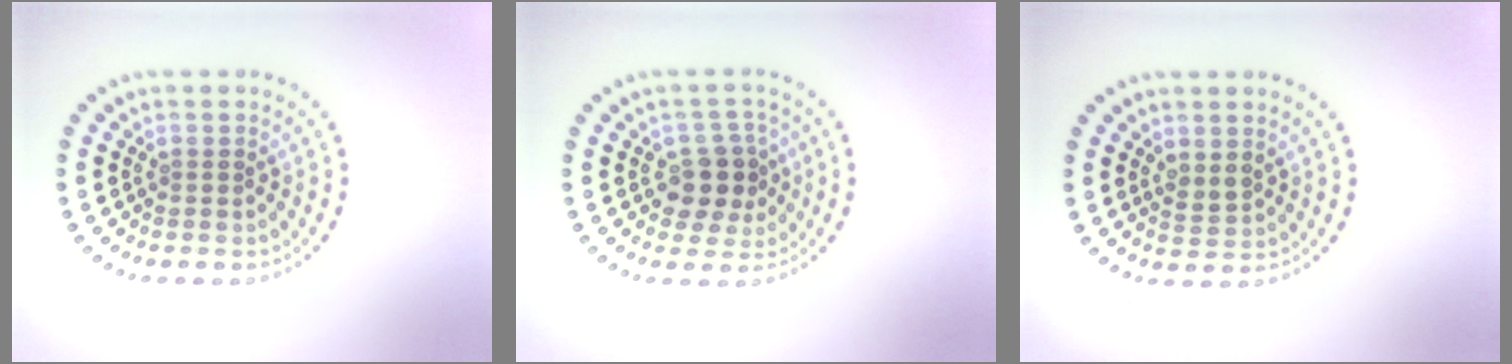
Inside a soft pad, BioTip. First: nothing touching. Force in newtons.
{"total": 3.6, "press": 3.4, "slide": 1.2}
{"total": 1.5, "press": 1.4, "slide": 0.5}